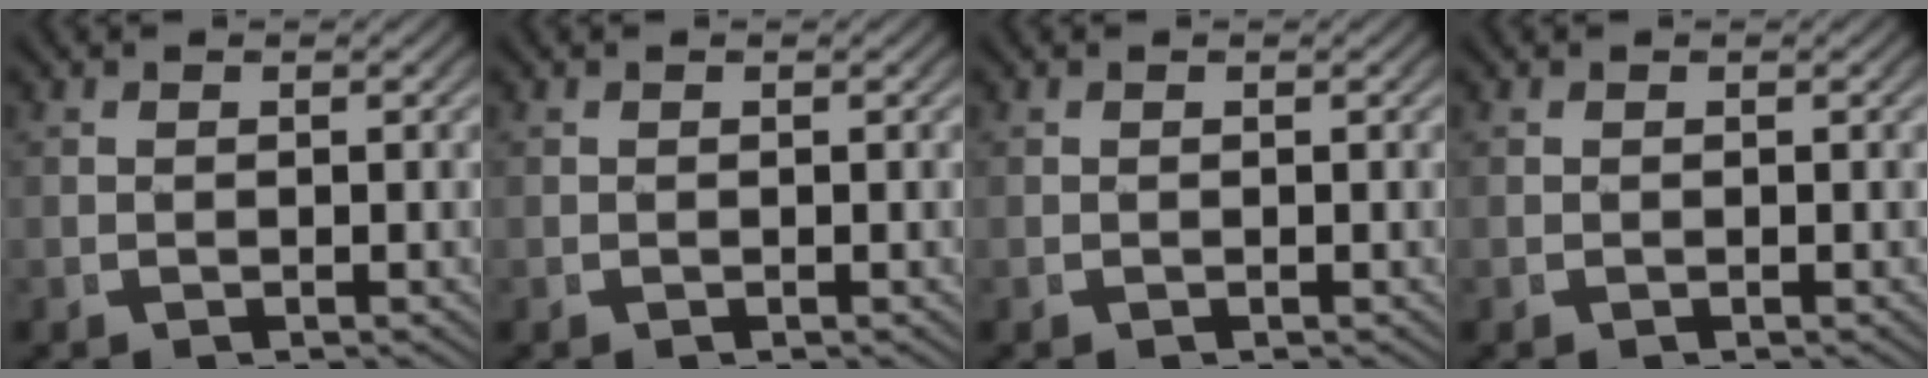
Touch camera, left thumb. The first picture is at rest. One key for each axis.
{"total": 0.0}
{"total": 0.0}
{"total": 0.0}